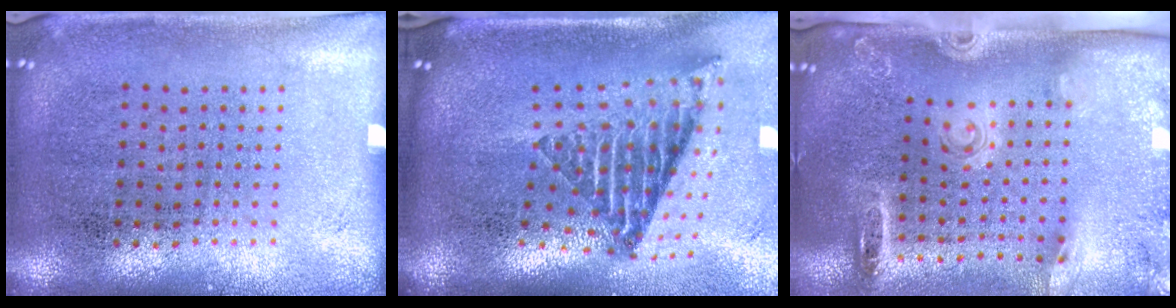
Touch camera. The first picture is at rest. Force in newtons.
{"total": 2.7, "press": 1.8, "slide": 2.0}
{"total": 2.7, "press": 1.9, "slide": 2.0}